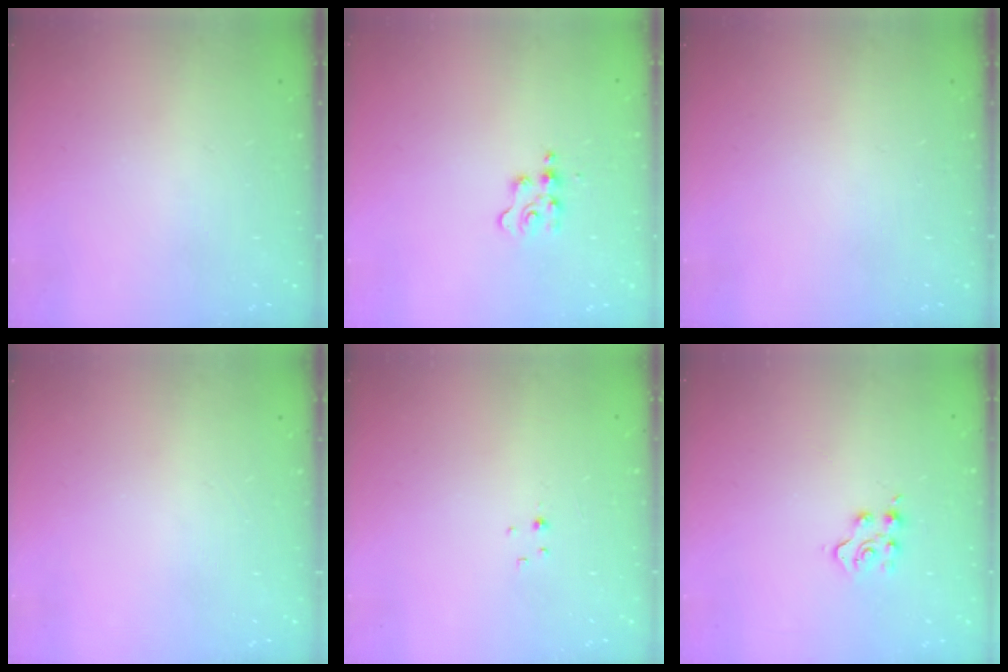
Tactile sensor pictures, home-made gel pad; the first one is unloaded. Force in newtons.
{"total": 4.2, "press": 4.1, "slide": 0.6}
{"total": 0.0}
{"total": 0.0}
{"total": 1.1, "press": 1.1, "slide": 0.2}
{"total": 4.2, "press": 4.1, "slide": 0.5}